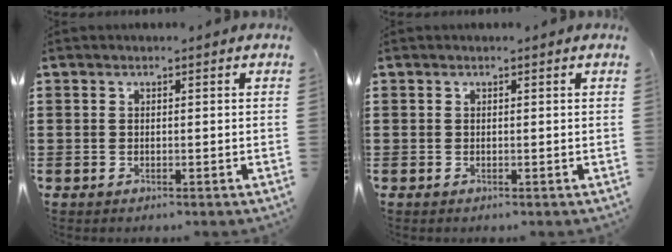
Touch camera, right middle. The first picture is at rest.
{"total": 0.0}